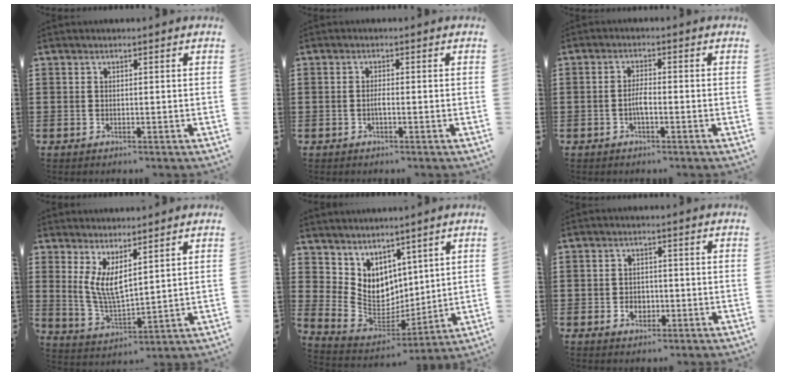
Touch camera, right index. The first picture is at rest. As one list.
[{"total": 1.2, "force": [-0.4, 0.1, 1.1], "torque": [-0.023, -0.001, -0.008]}, {"total": 2.6, "force": [-0.9, 0.7, 2.4], "torque": [-0.051, 0.001, -0.019]}, {"total": 5.6, "force": [2.5, 2.0, 4.6], "torque": [-0.104, -0.009, 0.045]}, {"total": 6.4, "force": [3.2, 5.5, 0.8], "torque": [-0.062, -0.038, 0.066]}, {"total": 2.6, "force": [-0.8, 2.0, 1.4], "torque": [-0.031, 0.003, -0.019]}]